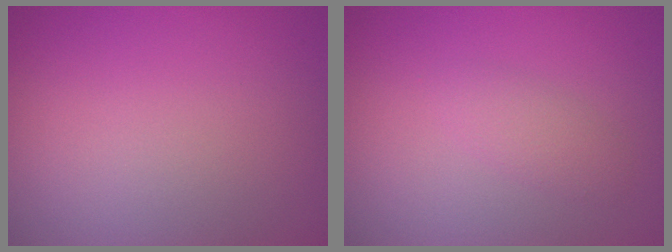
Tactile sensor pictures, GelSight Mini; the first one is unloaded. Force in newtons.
{"total": 1.6, "press": 1.6, "slide": 0.1}